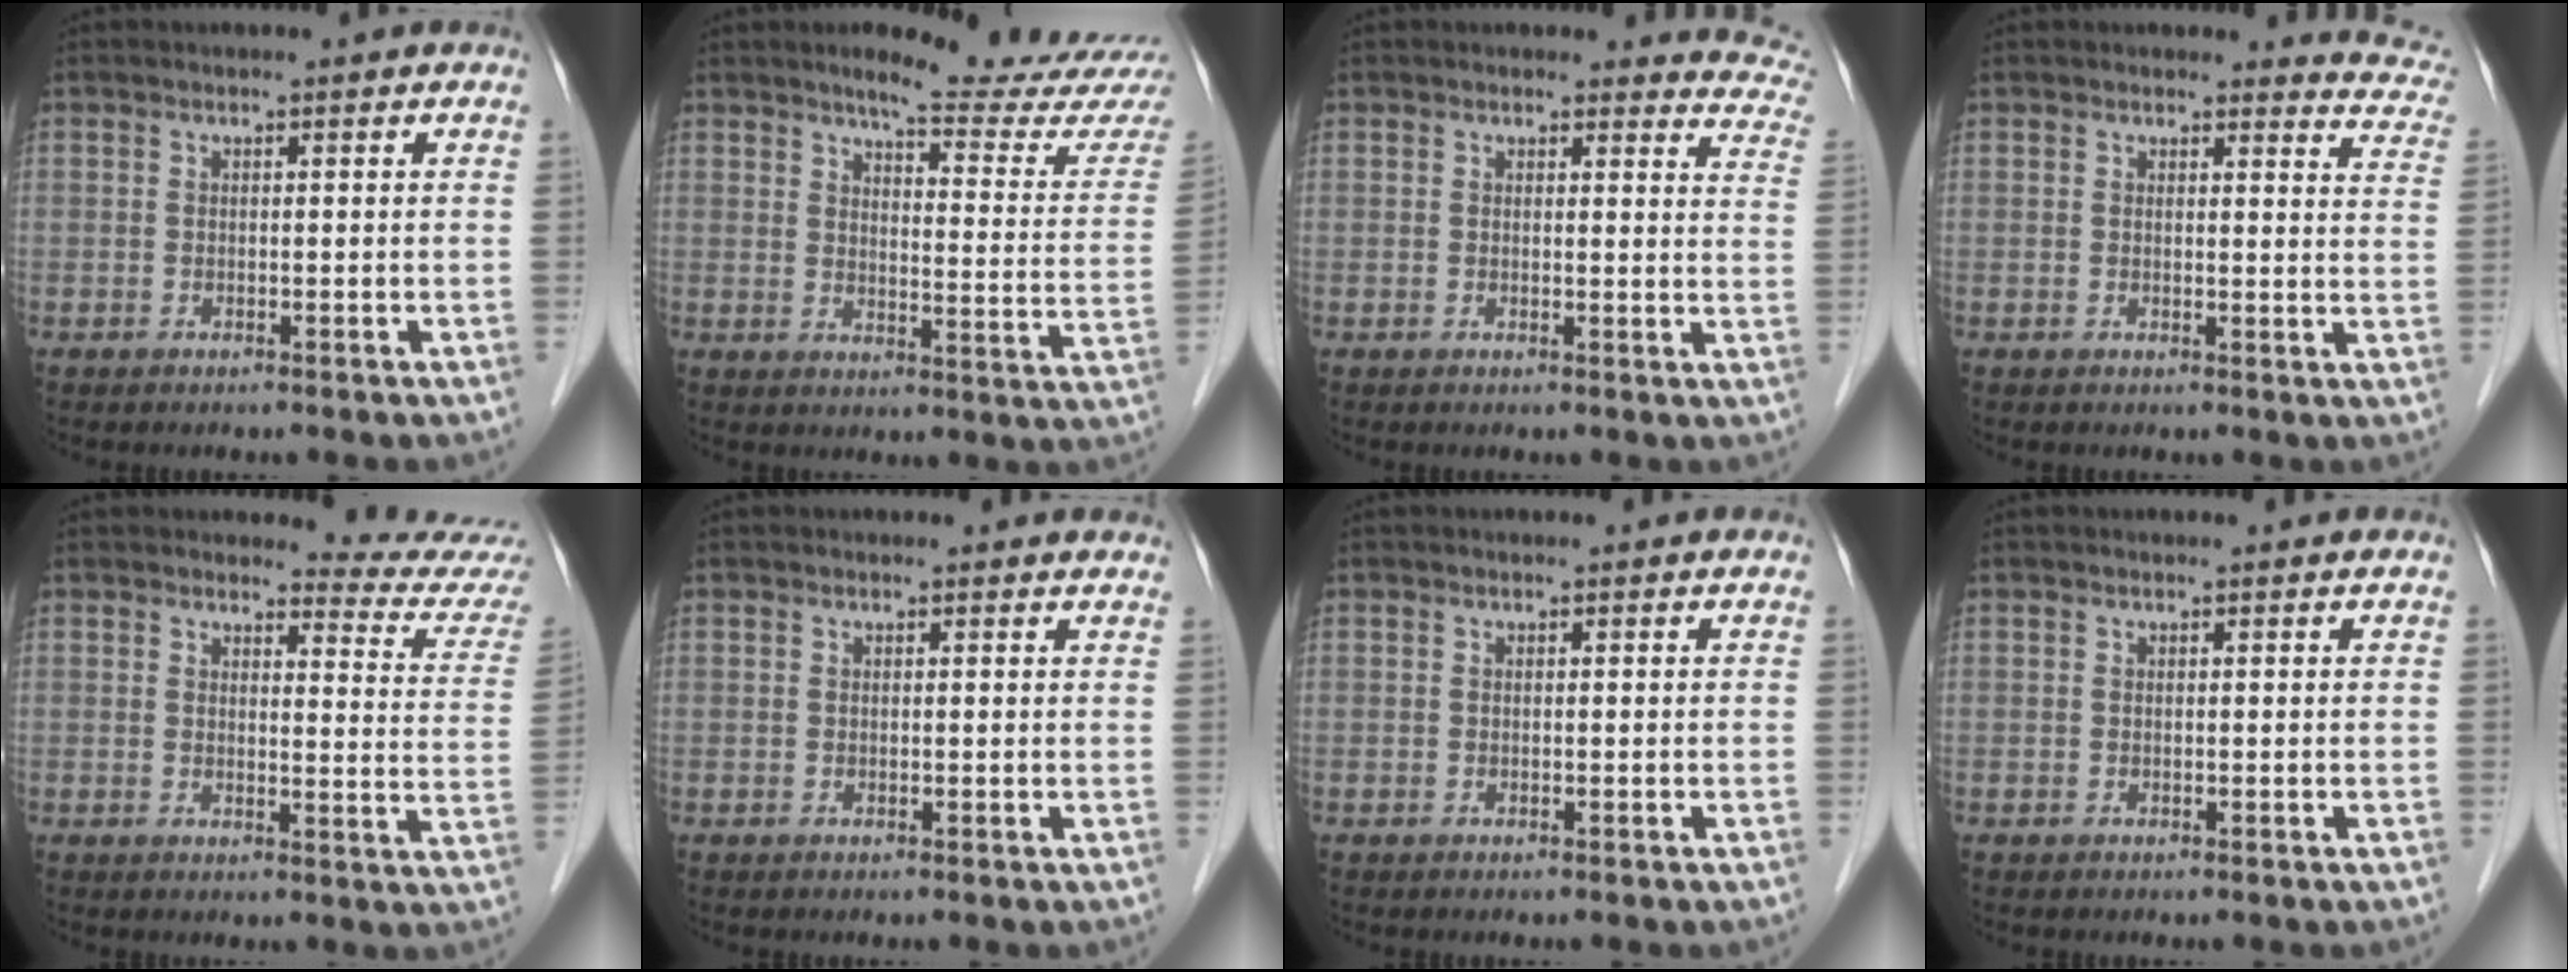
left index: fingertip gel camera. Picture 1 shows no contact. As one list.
[{"total": 15.7, "force": [14.7, 0.0, 5.5], "torque": [-0.067, -0.088, 0.161]}, {"total": 9.9, "force": [9.6, 2.5, 0.7], "torque": [0.042, -0.057, 0.054]}, {"total": 8.8, "force": [8.7, 1.6, 0.3], "torque": [0.037, -0.059, 0.051]}, {"total": 8.8, "force": [8.8, -0.7, -0.1], "torque": [0.000, -0.085, 0.082]}, {"total": 1.7, "force": [1.6, 0.4, 0.3], "torque": [-0.012, 0.001, 0.008]}, {"total": 0.0}, {"total": 0.0}]